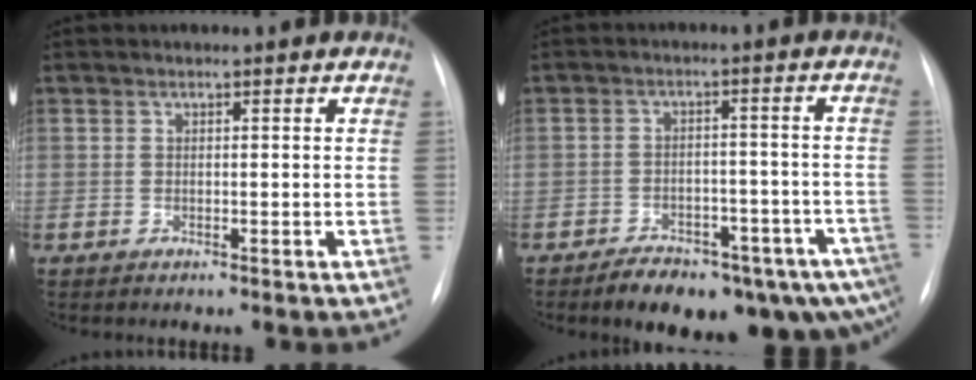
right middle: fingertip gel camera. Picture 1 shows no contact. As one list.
[{"total": 13.9, "force": [-9.8, 5.4, 8.2], "torque": [-0.075, 0.025, -0.133]}]